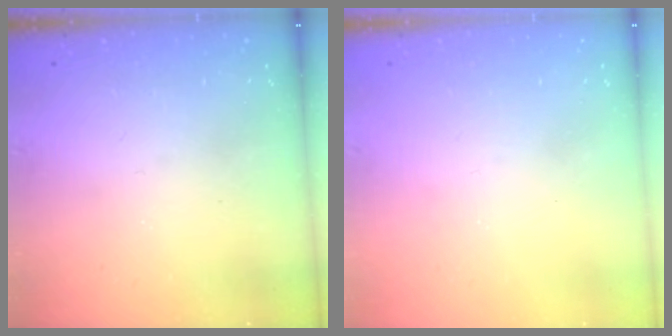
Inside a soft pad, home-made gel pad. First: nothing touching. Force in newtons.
{"total": 0.5, "press": 0.5, "slide": 0.1}